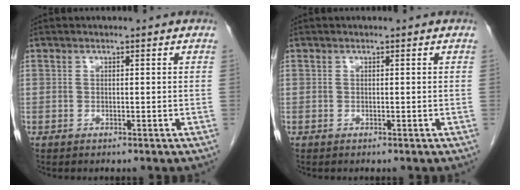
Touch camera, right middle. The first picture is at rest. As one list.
[{"total": 0.0}]